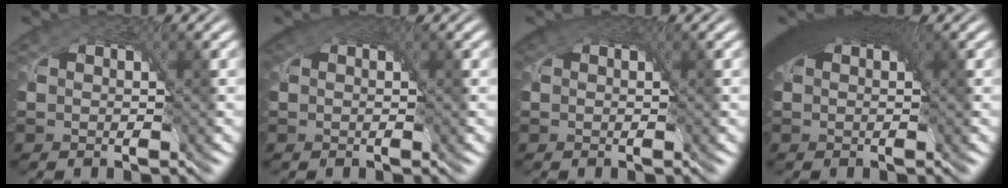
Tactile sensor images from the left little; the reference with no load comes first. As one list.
[{"total": 2.2, "force": [1.2, 1.3, 1.2], "torque": [-0.022, 0.005, 0.014]}, {"total": 1.9, "force": [1.0, 1.2, 1.0], "torque": [-0.020, 0.004, 0.012]}, {"total": 9.0, "force": [3.2, 4.4, 7.2], "torque": [-0.112, 0.020, 0.034]}]